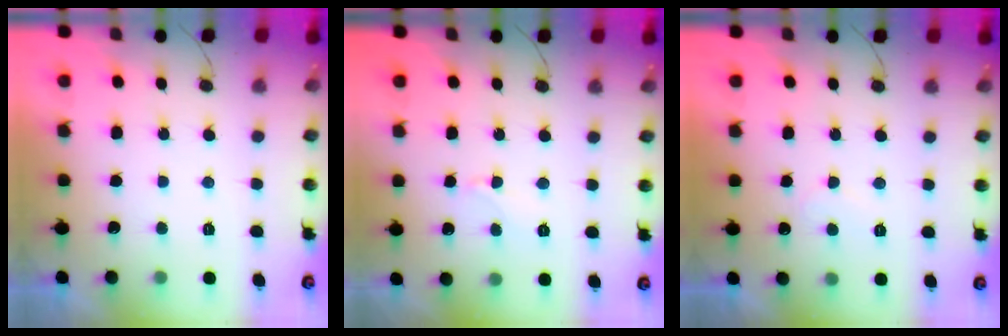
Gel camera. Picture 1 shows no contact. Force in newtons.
{"total": 4.1, "press": 4.1, "slide": 0.4}
{"total": 5.6, "press": 5.6, "slide": 0.4}